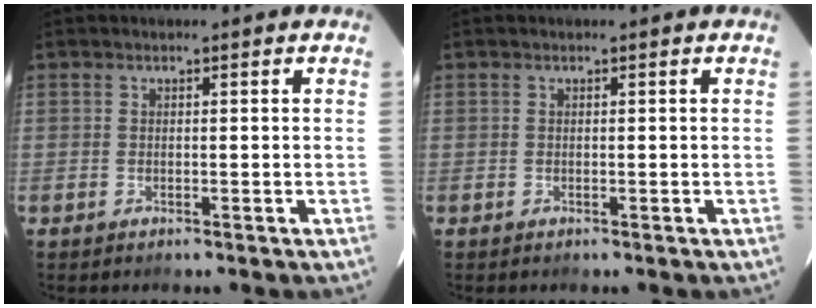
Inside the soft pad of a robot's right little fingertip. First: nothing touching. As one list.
[{"total": 0.0}]